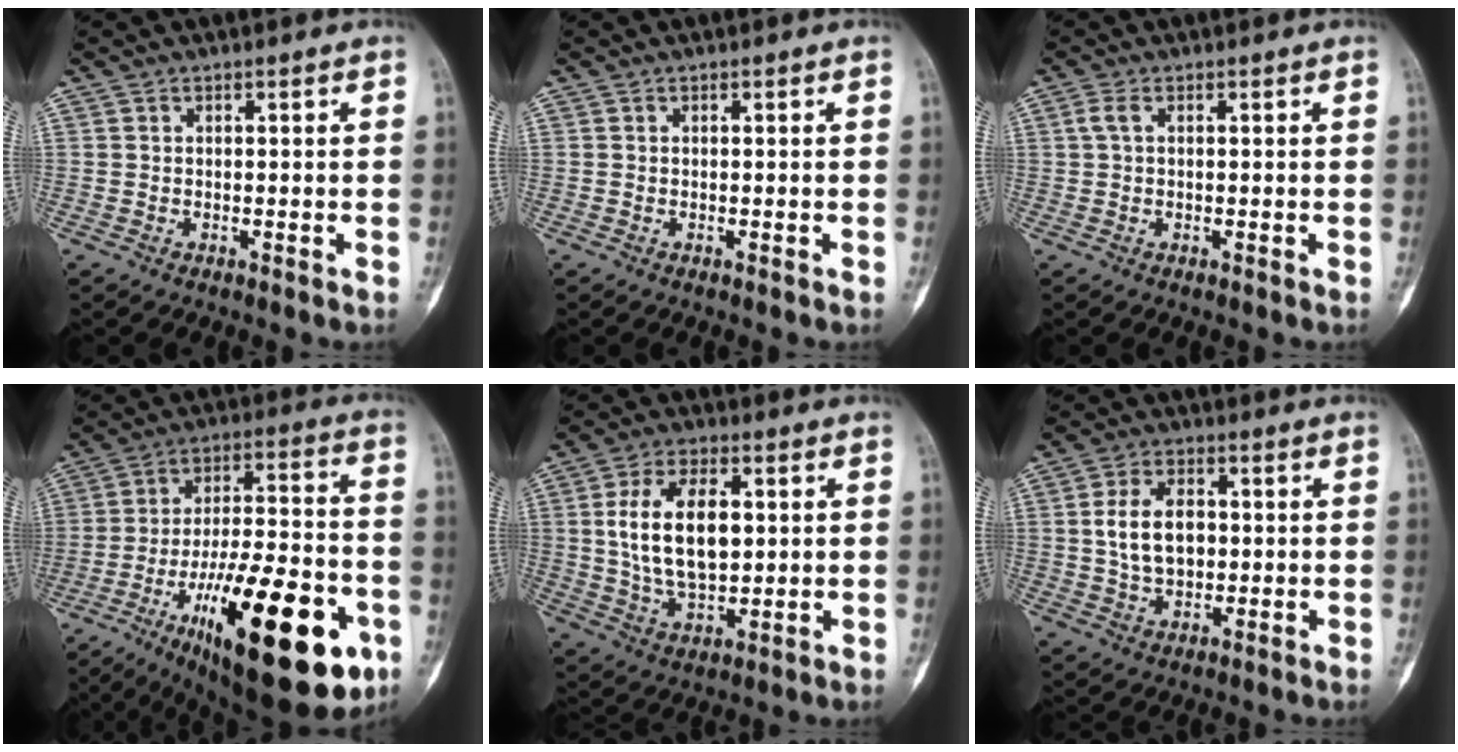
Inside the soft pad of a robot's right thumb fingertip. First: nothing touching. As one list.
[{"total": 0.0}, {"total": 1.7, "force": [0.5, 0.9, 1.4], "torque": [-0.039, 0.006, 0.011]}, {"total": 30.9, "force": [-12.6, 10.7, 26.1], "torque": [-0.367, 0.049, -0.181]}, {"total": 14.6, "force": [2.1, 8.2, 12.0], "torque": [-0.202, -0.003, 0.042]}, {"total": 9.1, "force": [0.6, 6.0, 6.9], "torque": [-0.110, 0.007, 0.013]}]